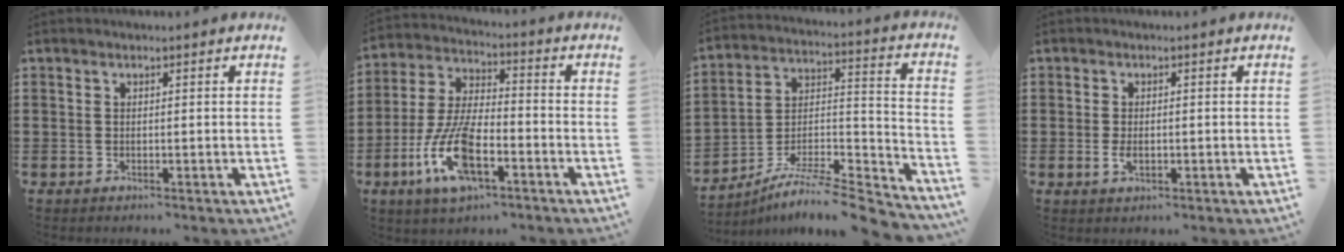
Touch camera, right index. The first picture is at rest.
{"total": 11.4, "force": [-5.1, 4.3, 9.2], "torque": [-0.214, -0.005, -0.100]}
{"total": 7.8, "force": [-6.7, 1.4, 3.7], "torque": [-0.055, 0.008, -0.132]}
{"total": 2.0, "force": [-0.3, 1.0, 1.7], "torque": [-0.034, 0.000, -0.005]}